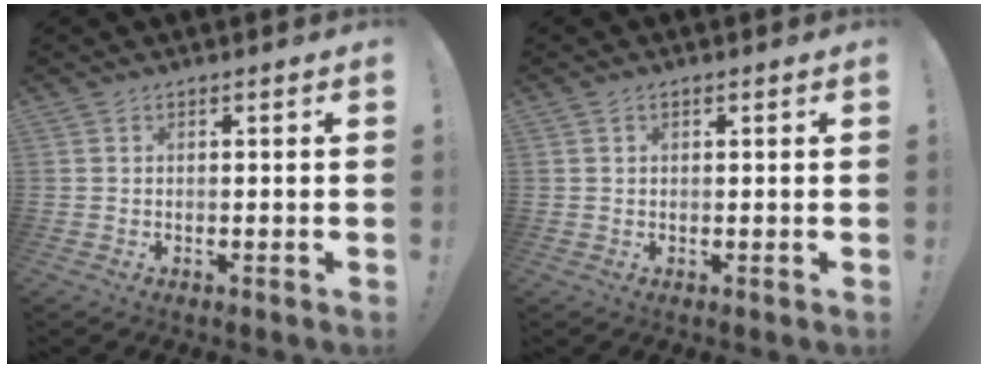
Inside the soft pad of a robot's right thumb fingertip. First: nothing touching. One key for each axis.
{"total": 0.7, "fx": 0.4, "fy": 0.4, "fz": 0.4, "tx": -0.005, "ty": 0.001, "tz": 0.006}